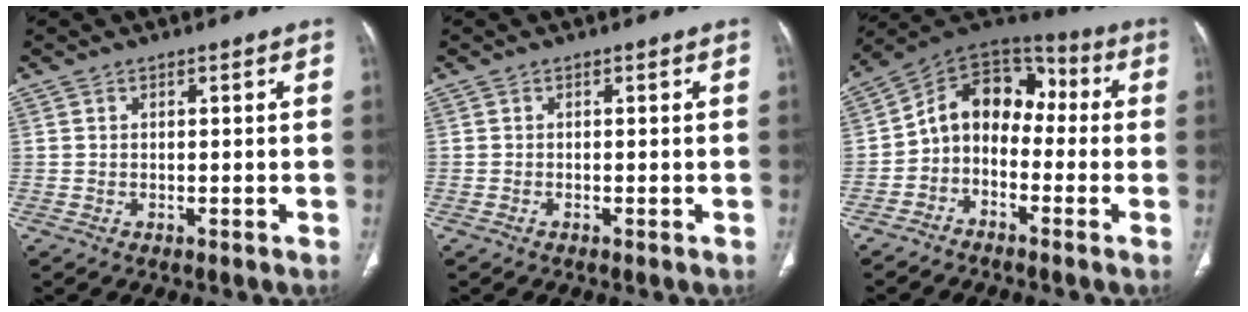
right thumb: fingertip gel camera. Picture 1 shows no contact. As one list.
[{"total": 0.0}, {"total": 11.8, "force": [-2.1, 8.9, 7.5], "torque": [-0.092, 0.071, -0.056]}]